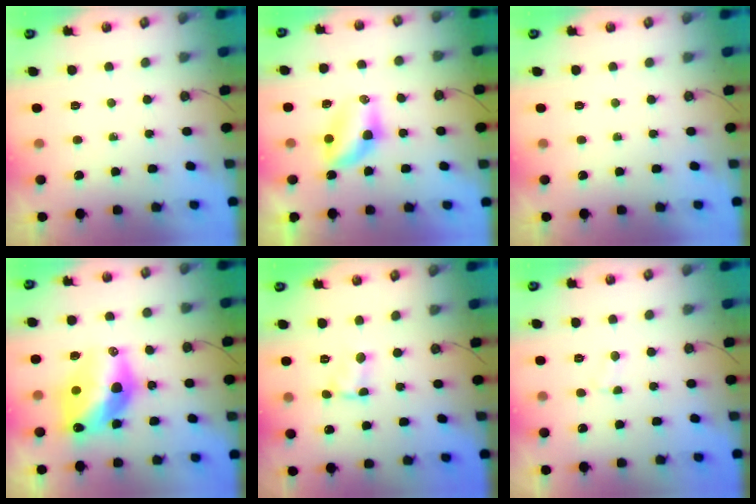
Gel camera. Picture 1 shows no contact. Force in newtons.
{"total": 8.0, "press": 7.3, "slide": 3.3}
{"total": 0.0}
{"total": 14.9, "press": 14.9, "slide": 1.2}
{"total": 2.6, "press": 2.6, "slide": 0.3}
{"total": 2.3, "press": 2.3, "slide": 0.2}